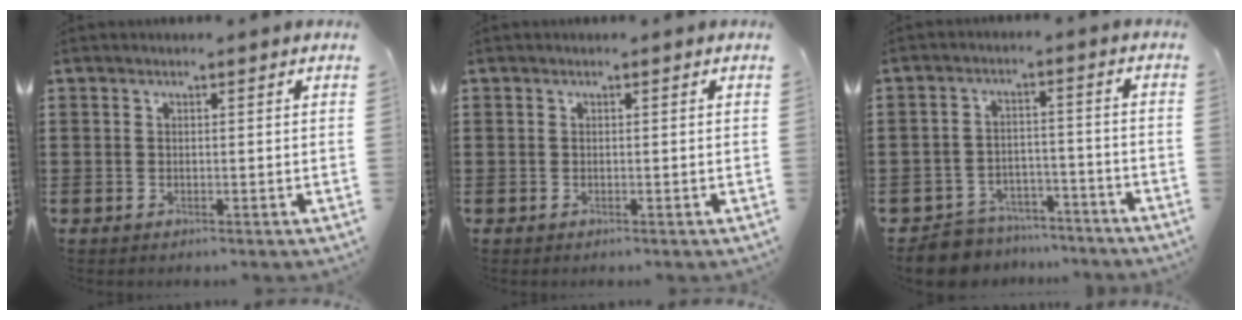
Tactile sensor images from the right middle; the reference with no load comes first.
{"total": 0.0}
{"total": 6.4, "force": [-6.2, 1.3, 0.5], "torque": [-0.018, 0.016, -0.126]}